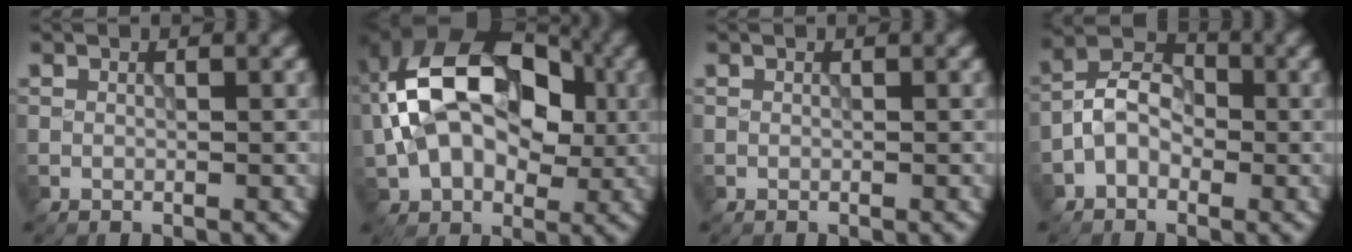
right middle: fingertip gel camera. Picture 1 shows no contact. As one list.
[{"total": 14.1, "force": [1.0, 9.1, 10.7], "torque": [-0.178, 0.031, 0.000]}, {"total": 0.0}, {"total": 4.1, "force": [-1.4, 2.9, 2.6], "torque": [-0.043, 0.014, -0.033]}]